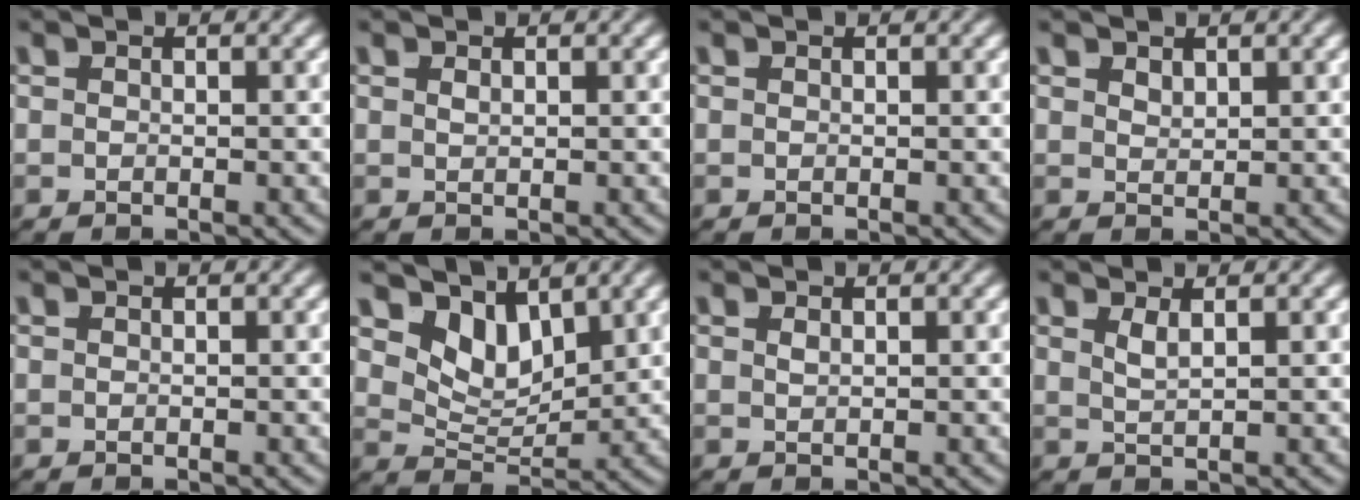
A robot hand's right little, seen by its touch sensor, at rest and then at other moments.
{"total": 0.6, "force": [0.1, -0.6, 0.1], "torque": [0.002, -0.007, 0.009]}
{"total": 0.0}
{"total": 1.1, "force": [0.9, -0.6, 0.1], "torque": [0.008, -0.007, 0.027]}
{"total": 0.0}
{"total": 6.4, "force": [2.6, 4.2, 4.0], "torque": [-0.072, -0.015, 0.044]}
{"total": 0.7, "force": [0.1, -0.7, 0.1], "torque": [0.002, -0.006, 0.010]}
{"total": 1.3, "force": [0.6, -0.9, 0.7], "torque": [-0.008, -0.008, 0.022]}